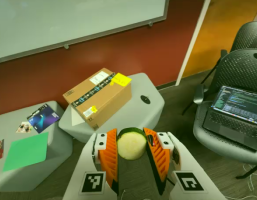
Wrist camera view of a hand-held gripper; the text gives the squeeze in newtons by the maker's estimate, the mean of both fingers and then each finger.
{"total": 11.7, "left": 12.3, "right": 11.2}